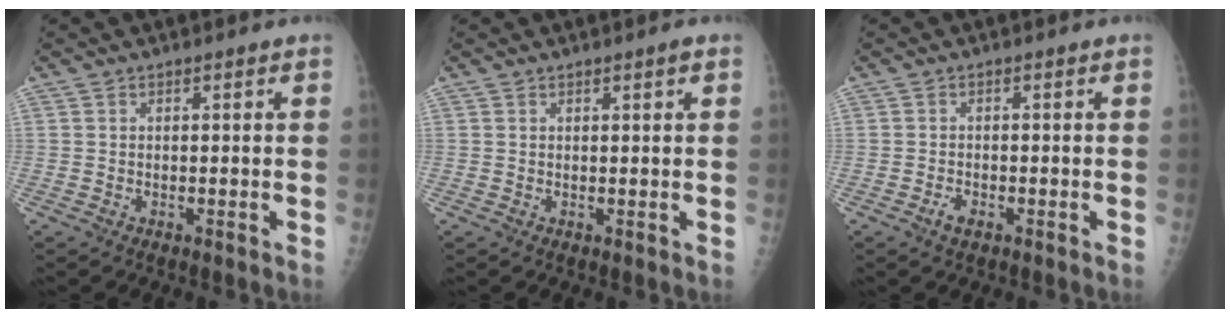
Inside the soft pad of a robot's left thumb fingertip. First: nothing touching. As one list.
[{"total": 0.9, "force": [0.6, 0.1, 0.7], "torque": [-0.008, -0.002, 0.009]}, {"total": 1.8, "force": [-1.0, 1.0, 1.1], "torque": [-0.022, 0.000, -0.018]}]